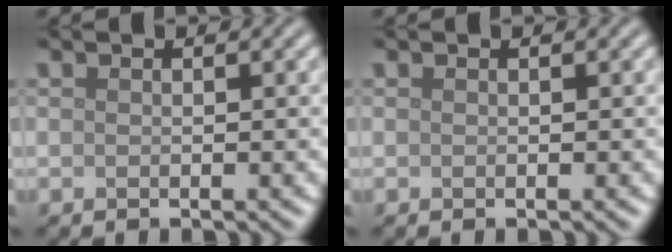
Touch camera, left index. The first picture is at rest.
{"total": 0.0}